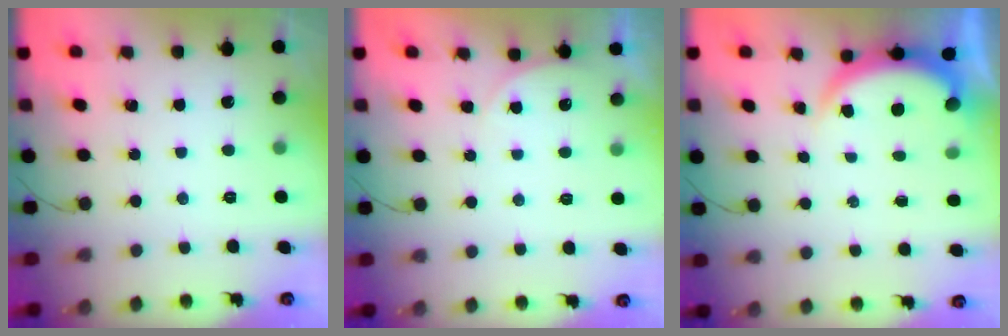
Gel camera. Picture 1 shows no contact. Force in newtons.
{"total": 3.3, "press": 2.5, "slide": 2.2}
{"total": 3.2, "press": 3.1, "slide": 0.5}